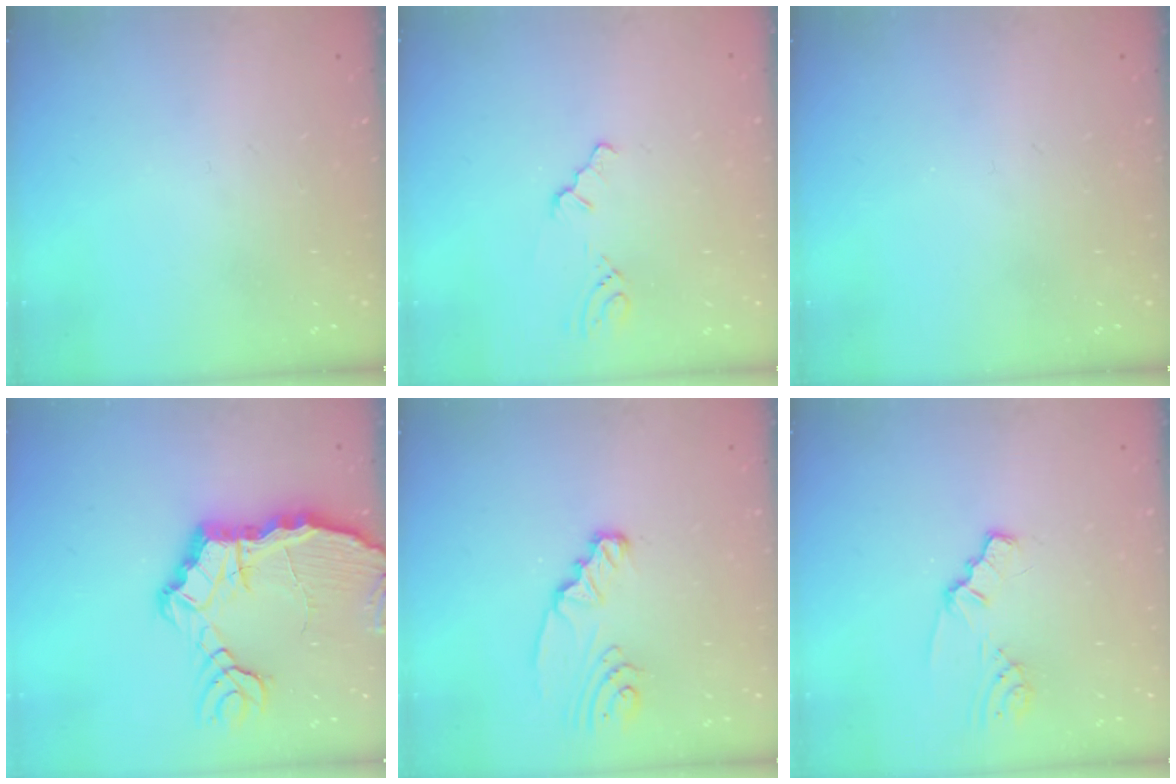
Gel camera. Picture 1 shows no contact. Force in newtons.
{"total": 1.3, "press": 1.3, "slide": 0.2}
{"total": 0.0}
{"total": 10.7, "press": 10.7, "slide": 1.2}
{"total": 3.2, "press": 3.2, "slide": 0.3}
{"total": 1.5, "press": 1.5, "slide": 0.1}